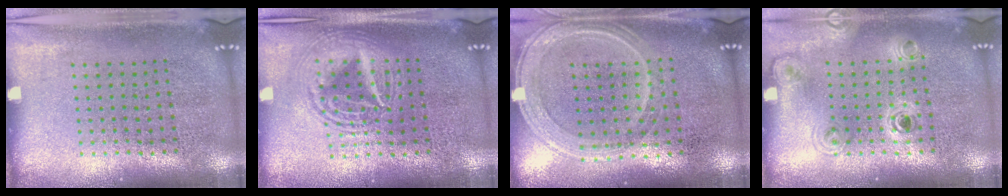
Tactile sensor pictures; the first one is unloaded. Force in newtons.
{"total": 2.9, "press": 2.8, "slide": 0.4}
{"total": 1.2, "press": 1.2, "slide": 0.4}
{"total": 1.1, "press": 1.1, "slide": 0.4}